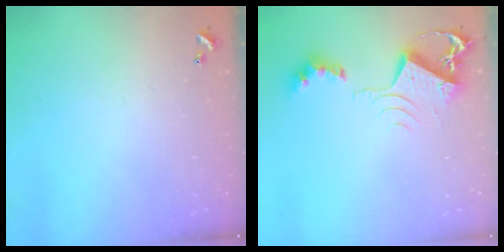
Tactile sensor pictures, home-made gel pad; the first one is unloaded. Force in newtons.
{"total": 10.1, "press": 10.1, "slide": 0.9}